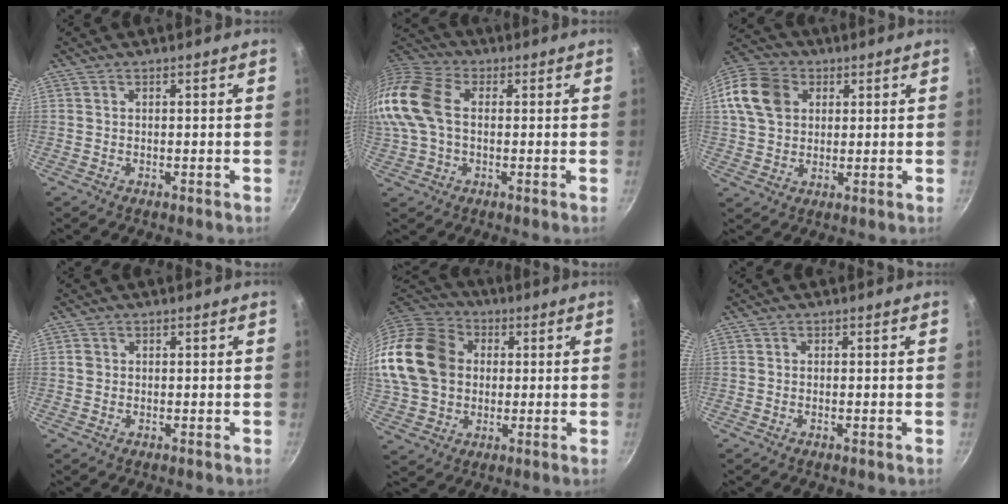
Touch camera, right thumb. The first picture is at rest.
{"total": 15.8, "force": [1.1, 10.7, 11.6], "torque": [-0.246, 0.030, 0.005]}
{"total": 14.1, "force": [3.9, 11.1, 7.8], "torque": [-0.142, 0.018, 0.060]}
{"total": 1.1, "force": [0.1, 1.0, 0.3], "torque": [-0.003, 0.005, 0.002]}
{"total": 20.8, "force": [2.5, 16.7, 12.1], "torque": [-0.223, 0.030, 0.042]}
{"total": 0.5, "force": [-0.2, 0.3, 0.4], "torque": [-0.008, 0.002, -0.005]}